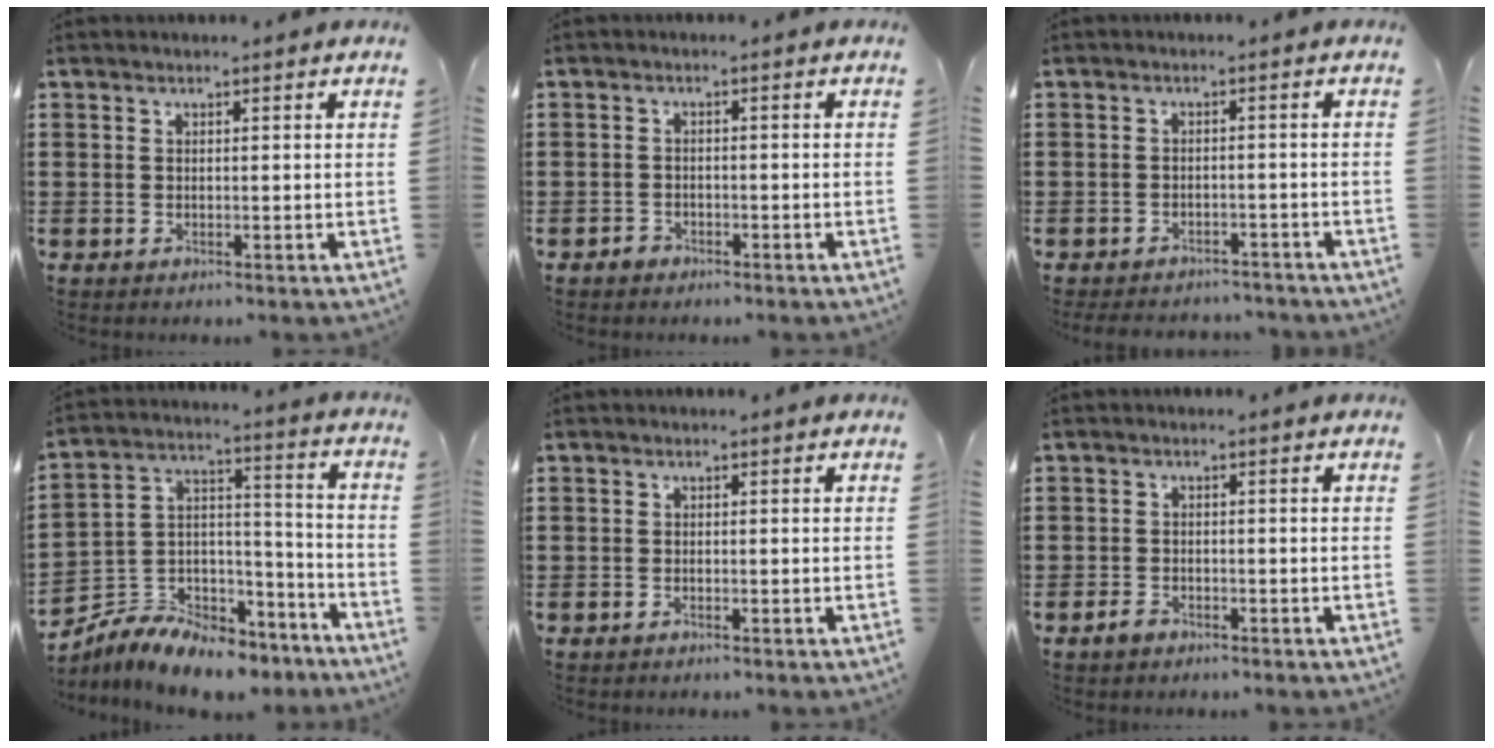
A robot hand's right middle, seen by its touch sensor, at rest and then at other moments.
{"total": 1.4, "force": [-1.2, 0.7, 0.2], "torque": [-0.007, 0.002, -0.026]}
{"total": 2.4, "force": [-2.3, 0.4, 0.0], "torque": [-0.007, 0.000, -0.051]}
{"total": 7.8, "force": [-7.2, 2.4, 1.7], "torque": [-0.035, 0.015, -0.146]}
{"total": 0.7, "force": [-0.6, 0.4, 0.2], "torque": [-0.003, 0.000, -0.013]}
{"total": 1.9, "force": [-1.3, 0.9, 0.9], "torque": [-0.027, 0.000, -0.029]}